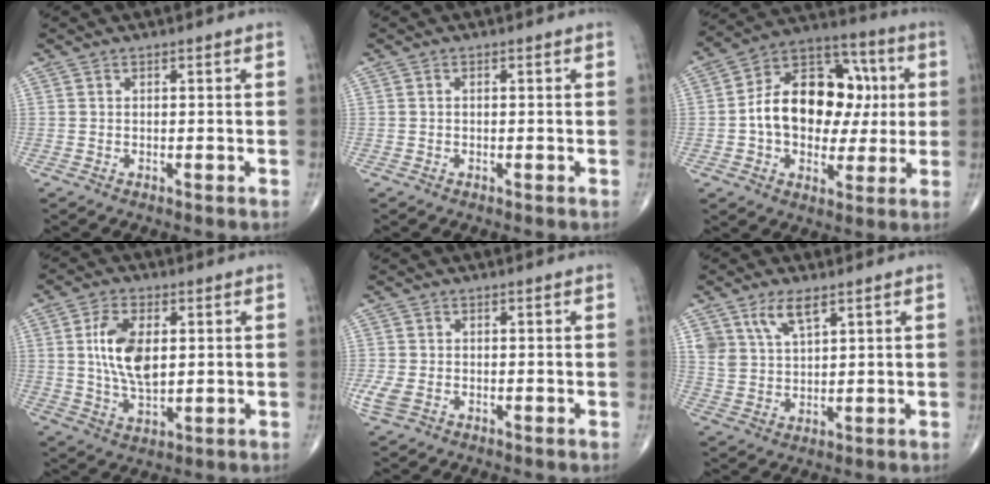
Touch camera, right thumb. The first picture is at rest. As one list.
[{"total": 0.0}, {"total": 19.9, "force": [1.1, 13.6, 14.4], "torque": [-0.186, 0.033, 0.015]}, {"total": 10.6, "force": [1.7, 5.6, 8.8], "torque": [-0.166, -0.008, 0.036]}, {"total": 3.3, "force": [-1.0, 2.2, 2.2], "torque": [-0.060, 0.001, -0.016]}, {"total": 6.6, "force": [4.0, 2.9, 4.3], "torque": [-0.076, -0.020, 0.083]}]